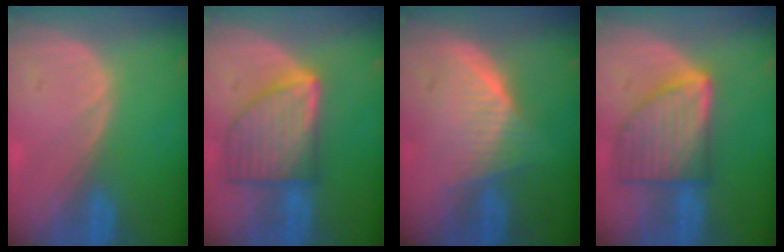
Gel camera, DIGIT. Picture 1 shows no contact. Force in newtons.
{"total": 9.1, "press": 9.1, "slide": 0.6}
{"total": 6.1, "press": 6.1, "slide": 0.9}
{"total": 9.3, "press": 9.3, "slide": 0.4}